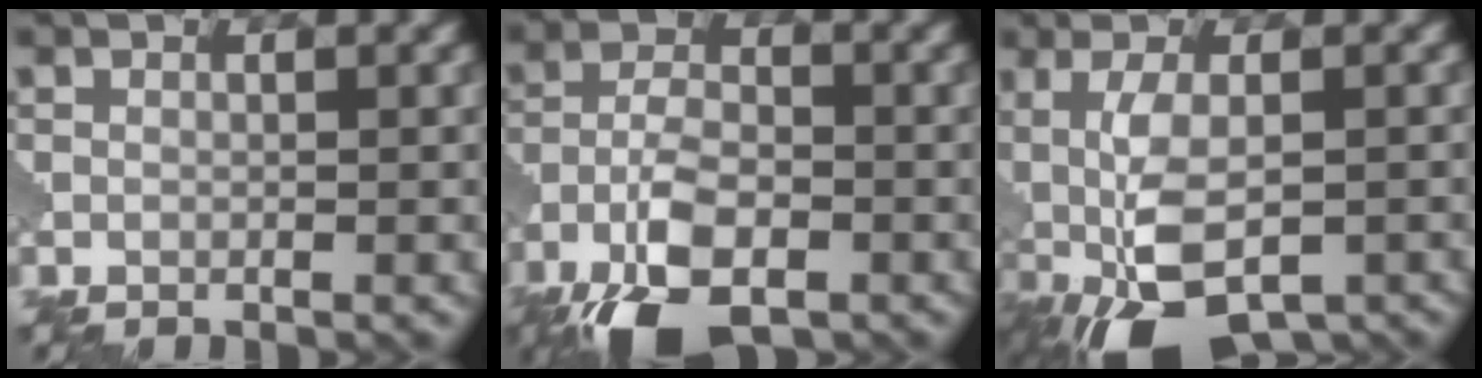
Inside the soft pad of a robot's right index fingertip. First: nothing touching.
{"total": 8.6, "force": [-5.2, 3.7, 5.7], "torque": [-0.119, -0.011, -0.106]}
{"total": 9.3, "force": [-3.2, 3.8, 7.9], "torque": [-0.157, -0.010, -0.054]}